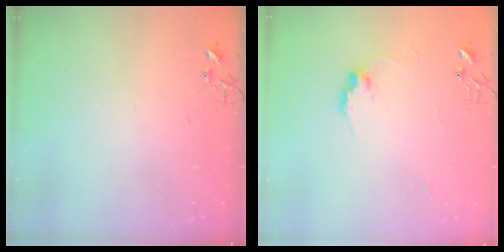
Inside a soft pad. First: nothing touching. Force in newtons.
{"total": 8.6, "press": 8.6, "slide": 0.4}